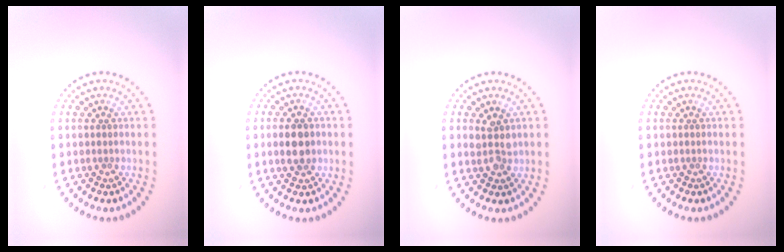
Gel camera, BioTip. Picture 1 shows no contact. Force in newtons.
{"total": 2.9, "press": 2.9, "slide": 0.1}
{"total": 2.2, "press": 2.1, "slide": 0.7}
{"total": 0.0}